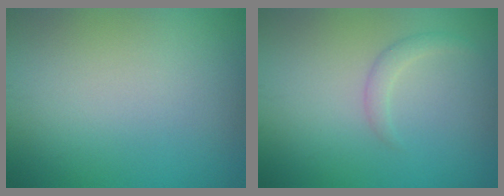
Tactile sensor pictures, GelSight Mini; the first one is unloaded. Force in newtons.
{"total": 1.3, "press": 1.3, "slide": 0.1}